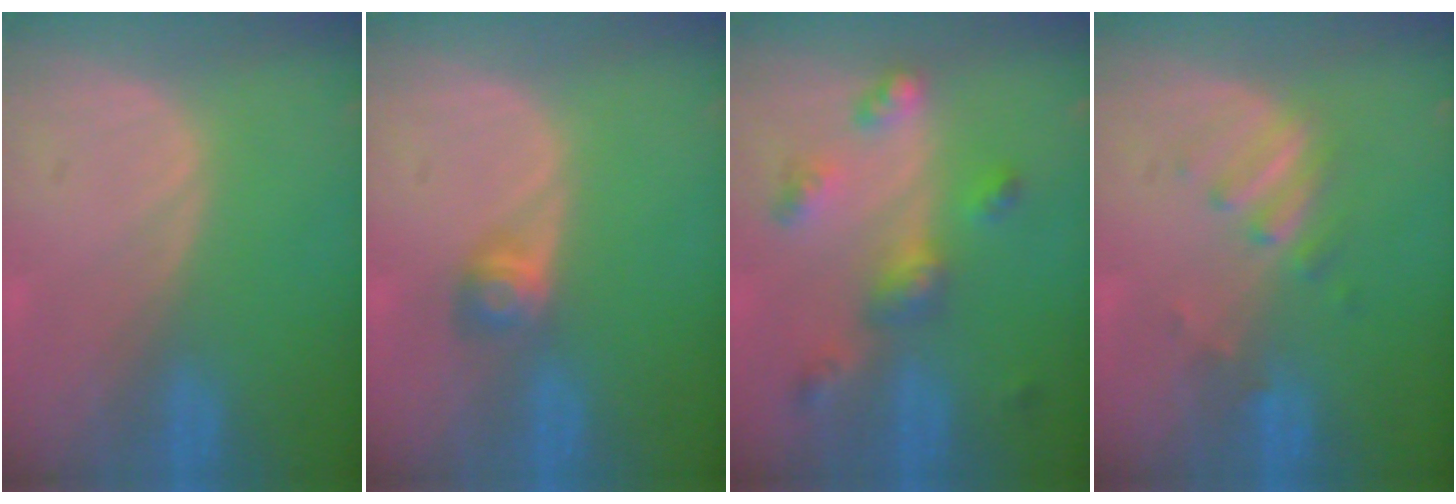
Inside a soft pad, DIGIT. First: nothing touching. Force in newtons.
{"total": 2.8, "press": 2.6, "slide": 1.2}
{"total": 6.7, "press": 5.8, "slide": 3.3}
{"total": 3.2, "press": 3.2, "slide": 0.4}